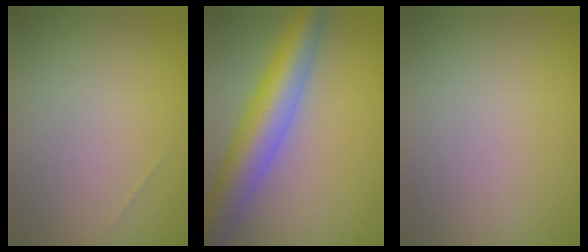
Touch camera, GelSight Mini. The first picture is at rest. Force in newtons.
{"total": 7.5, "press": 7.4, "slide": 0.4}
{"total": 0.0}